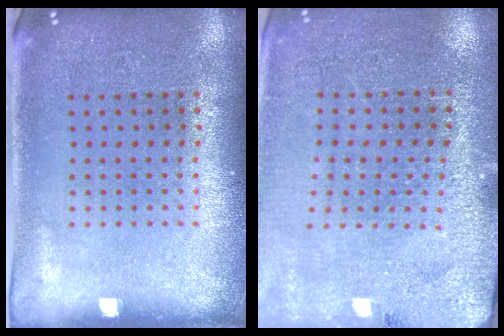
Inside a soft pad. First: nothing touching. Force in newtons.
{"total": 2.8, "press": 2.8, "slide": 0.1}